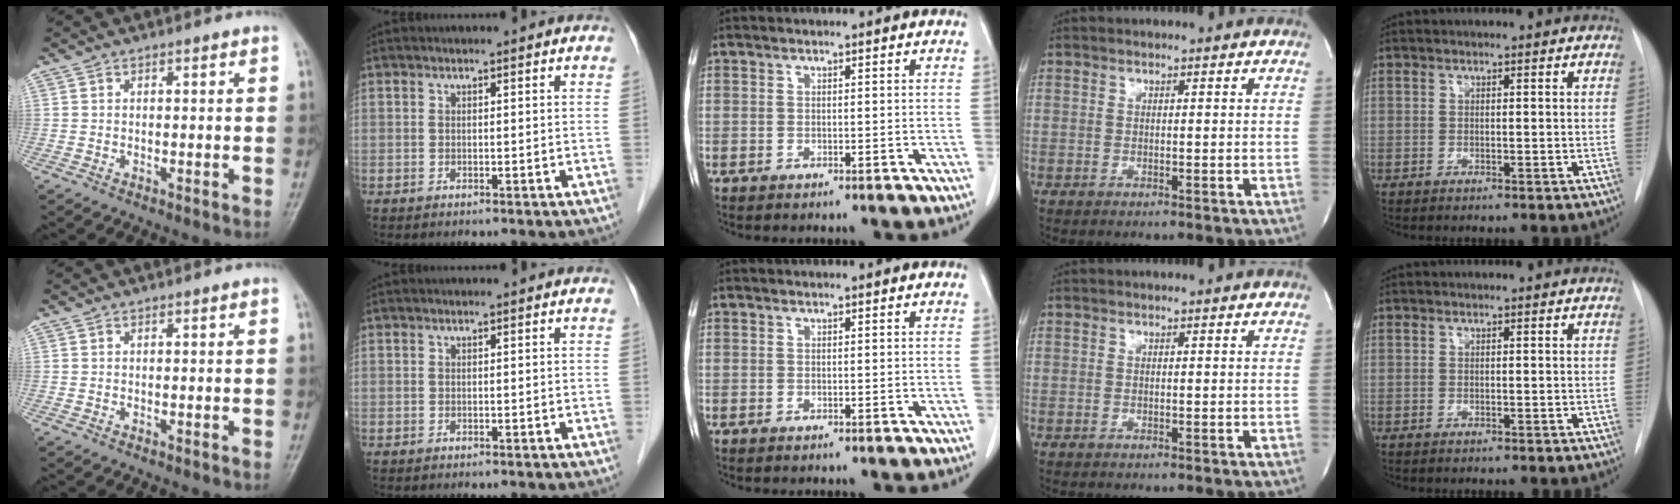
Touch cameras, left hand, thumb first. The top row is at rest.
{}